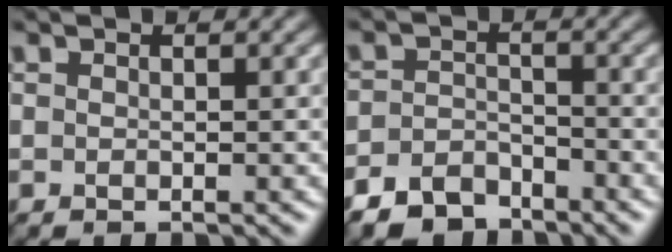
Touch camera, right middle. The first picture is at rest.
{"total": 4.2, "force": [-3.6, 1.9, 1.1], "torque": [-0.019, -0.001, -0.073]}